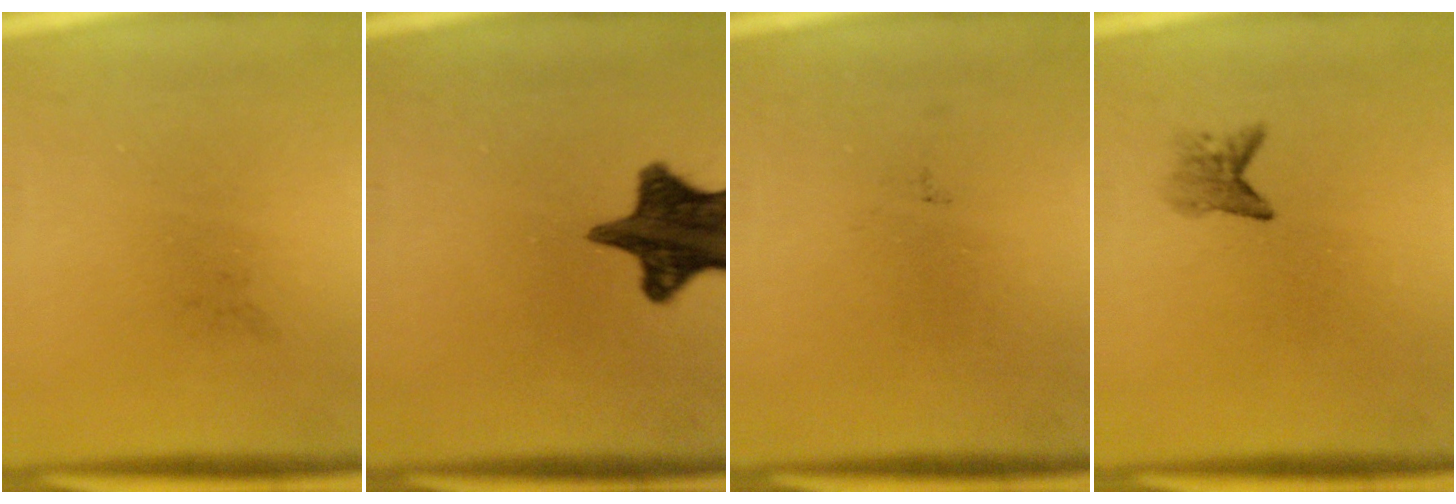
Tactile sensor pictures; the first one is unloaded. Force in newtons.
{"total": 13.1}
{"total": 0.0}
{"total": 1.8}